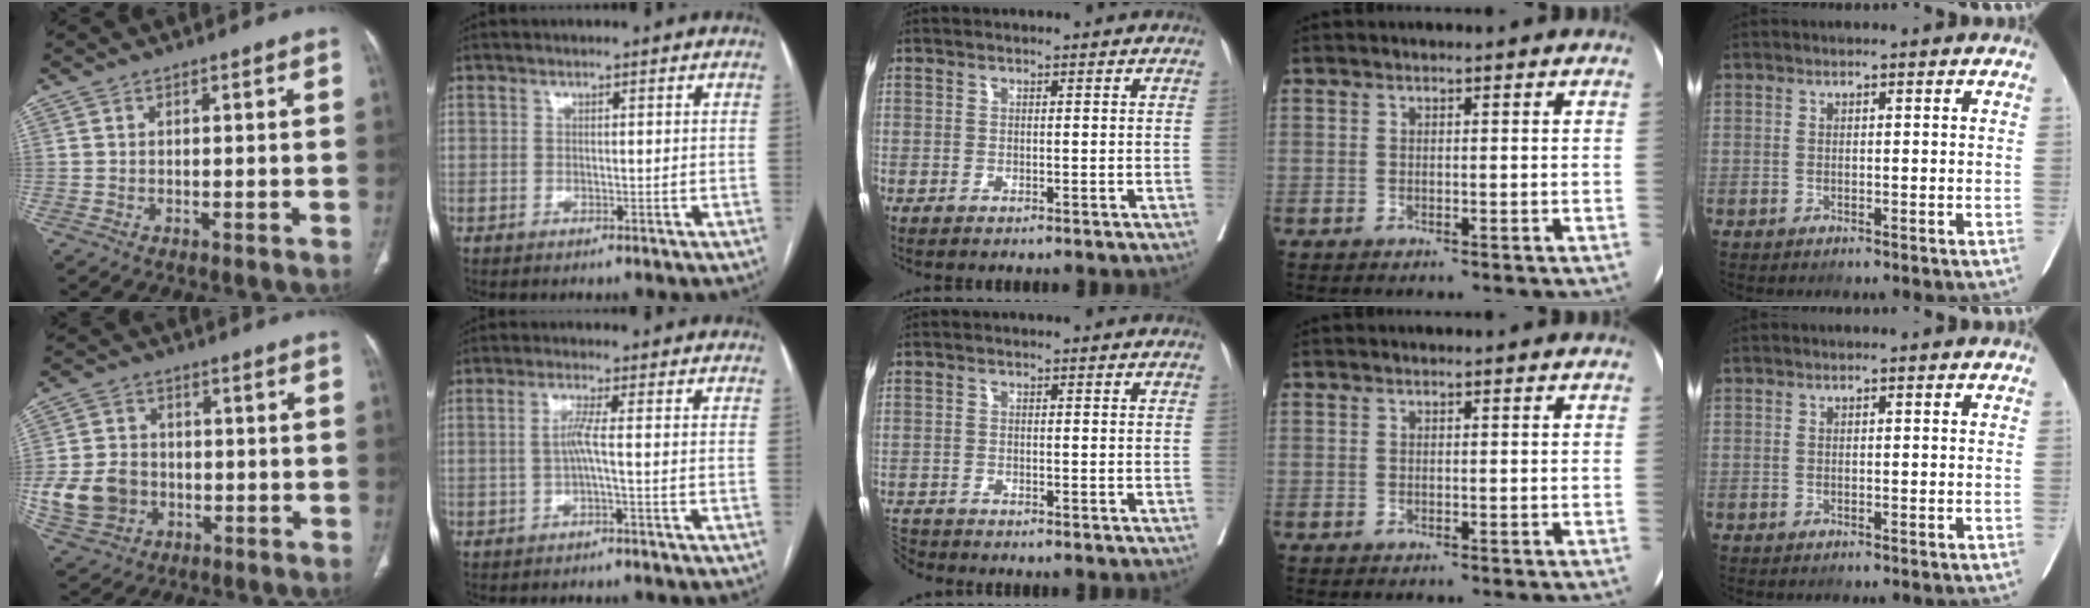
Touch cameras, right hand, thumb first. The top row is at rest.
{"thumb": {"total": 11.2, "force": [-2.1, 9.4, 5.7], "torque": [-0.098, 0.011, -0.031]}, "index": {"total": 2.4, "force": [-0.5, -0.5, 2.3], "torque": [-0.048, 0.005, -0.008]}, "middle": {"total": 2.8, "force": [-2.8, 0.2, -0.3], "torque": [0.007, -0.013, -0.052]}}